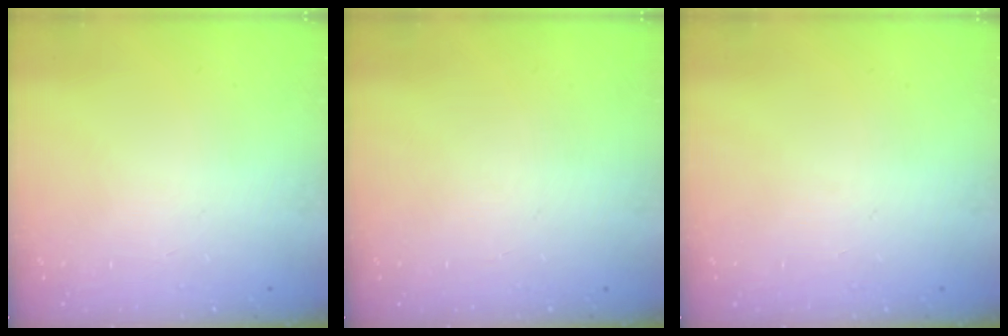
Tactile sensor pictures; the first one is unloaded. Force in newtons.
{"total": 0.0}
{"total": 0.0}